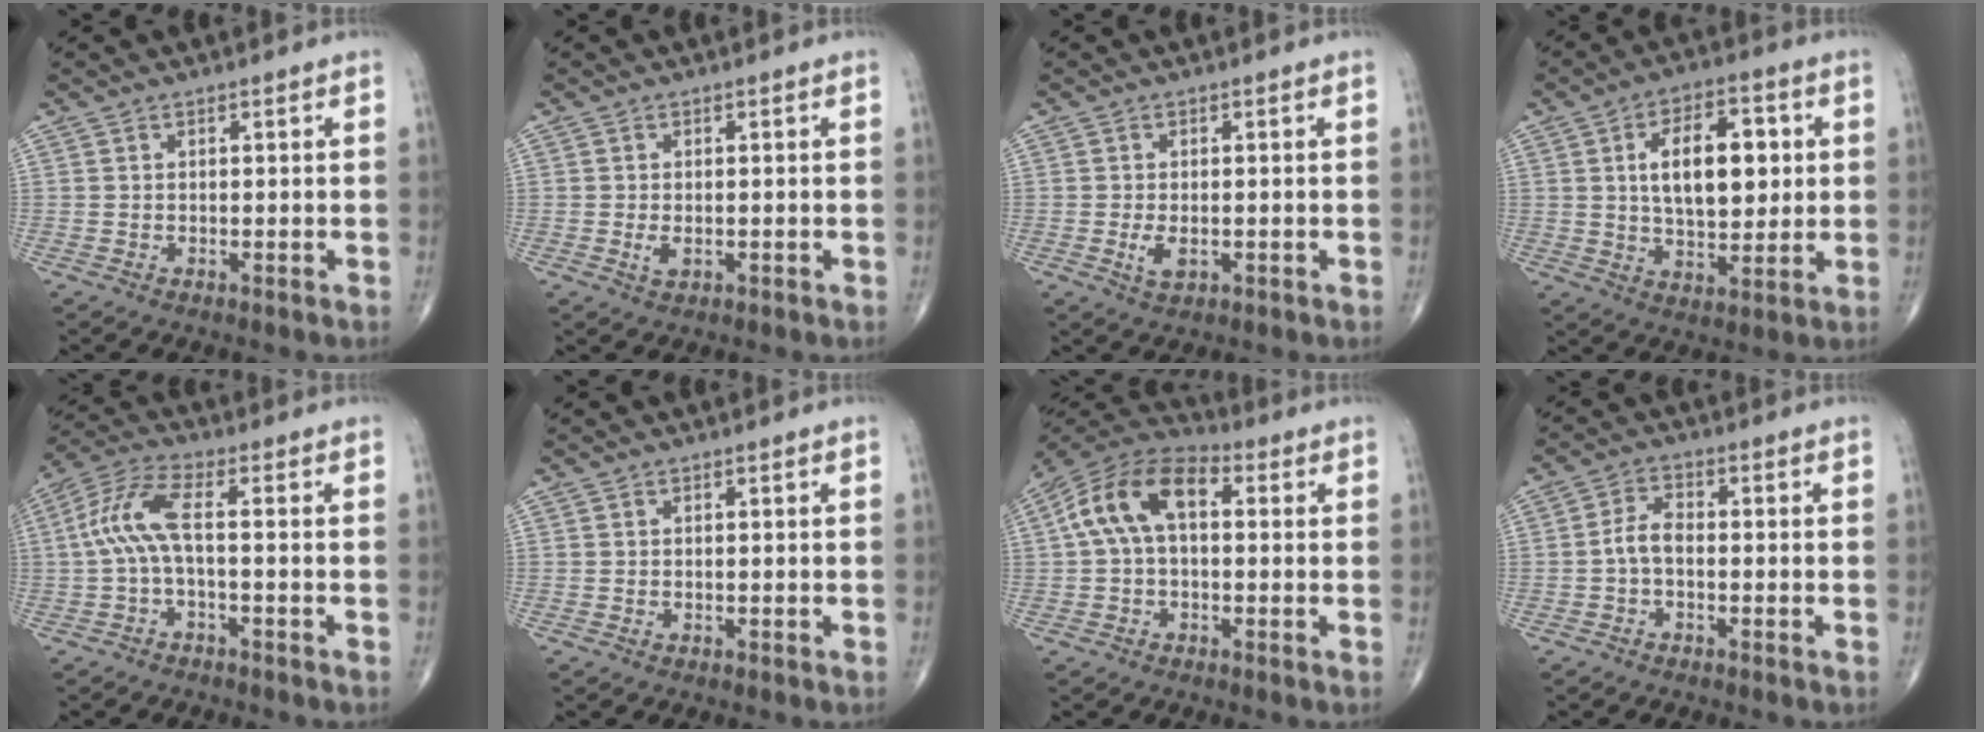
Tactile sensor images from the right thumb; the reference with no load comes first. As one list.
[{"total": 2.0, "force": [-0.4, 1.1, 1.7], "torque": [-0.034, -0.004, -0.007]}, {"total": 3.1, "force": [-0.7, 1.6, 2.6], "torque": [-0.049, -0.005, -0.010]}, {"total": 14.2, "force": [2.5, 7.5, 11.8], "torque": [-0.161, 0.000, 0.041]}, {"total": 8.2, "force": [-0.6, 2.4, 7.8], "torque": [-0.188, 0.036, -0.017]}, {"total": 0.0}, {"total": 12.7, "force": [1.8, 7.4, 10.1], "torque": [-0.186, 0.038, 0.019]}, {"total": 4.7, "force": [-1.1, 2.5, 3.8], "torque": [-0.071, 0.020, -0.029]}]